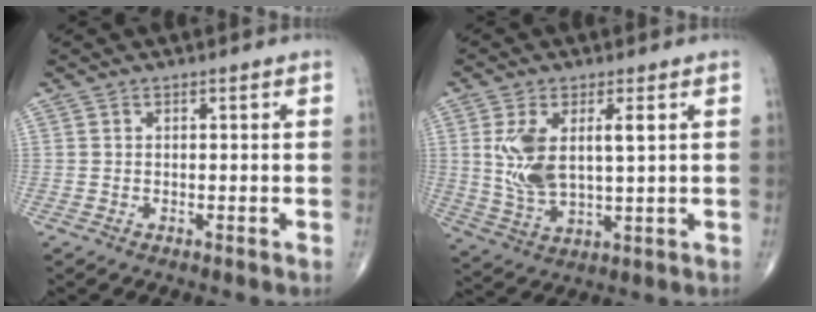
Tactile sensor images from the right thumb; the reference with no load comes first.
{"total": 10.5, "force": [2.3, 4.6, 9.2], "torque": [-0.182, -0.012, 0.053]}